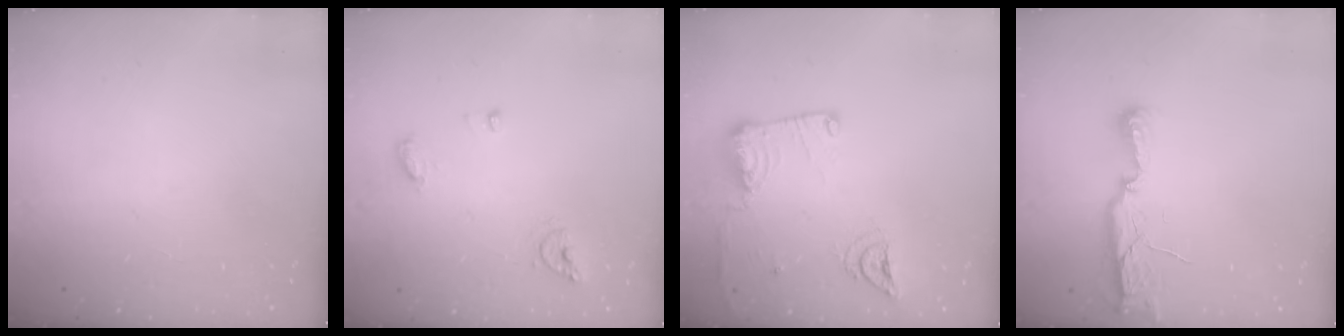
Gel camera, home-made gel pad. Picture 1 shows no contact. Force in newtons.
{"total": 7.4, "press": 7.3, "slide": 0.9}
{"total": 13.5, "press": 13.4, "slide": 1.7}
{"total": 9.0, "press": 7.8, "slide": 4.5}